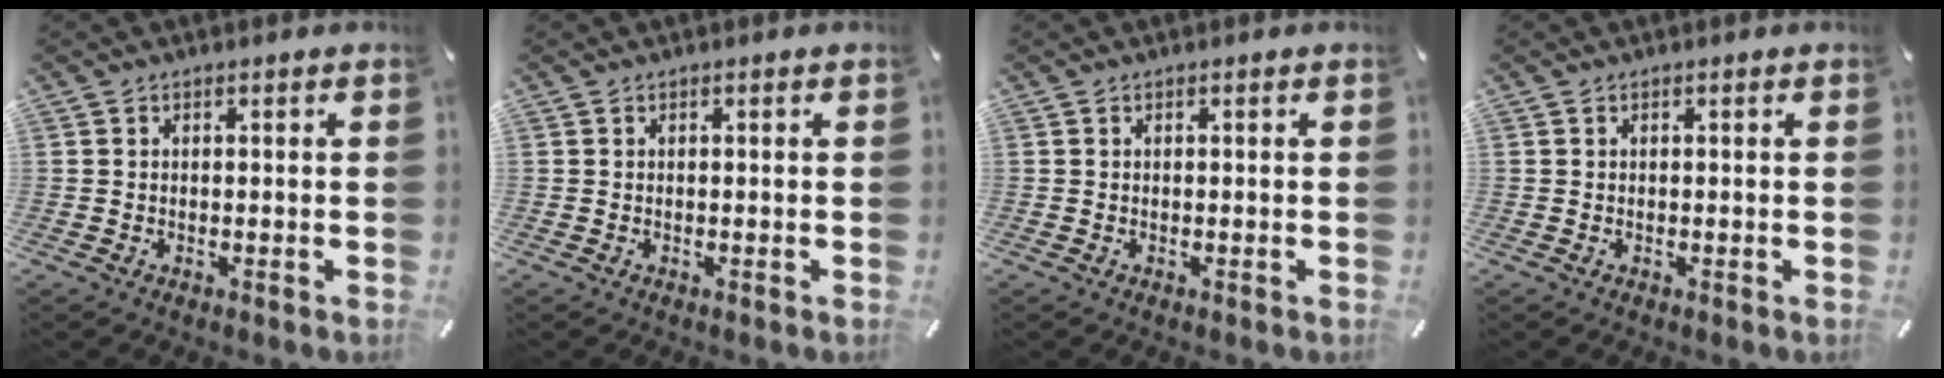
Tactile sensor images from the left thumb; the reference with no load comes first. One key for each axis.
{"total": 0.0}
{"total": 0.0}
{"total": 0.0}